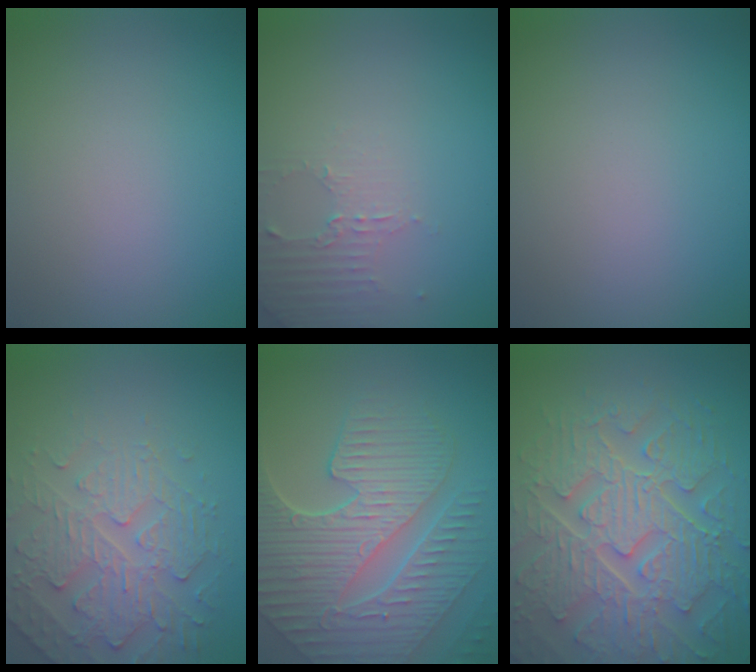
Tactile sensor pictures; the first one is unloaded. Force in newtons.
{"total": 2.2, "press": 2.1, "slide": 0.6}
{"total": 0.0}
{"total": 4.8, "press": 3.6, "slide": 3.2}
{"total": 9.8, "press": 6.5, "slide": 7.3}
{"total": 9.3, "press": 6.9, "slide": 6.3}